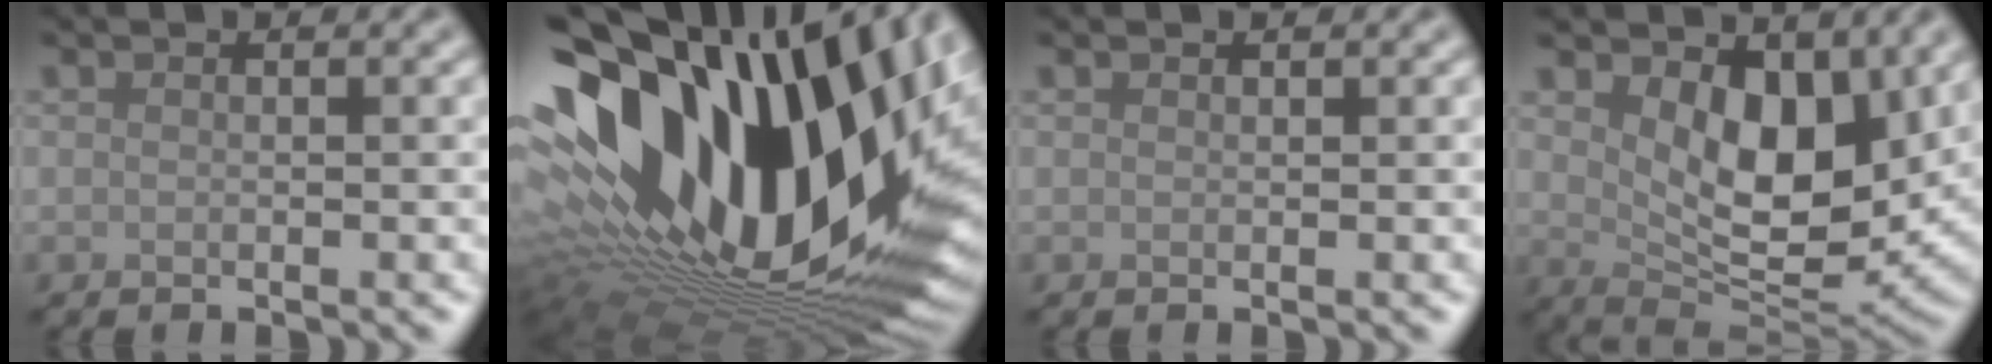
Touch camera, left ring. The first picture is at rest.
{"total": 21.2, "force": [5.9, 11.1, 17.0], "torque": [-0.305, 0.009, 0.105]}
{"total": 0.0}
{"total": 7.8, "force": [2.6, 4.2, 6.0], "torque": [-0.103, -0.021, 0.041]}